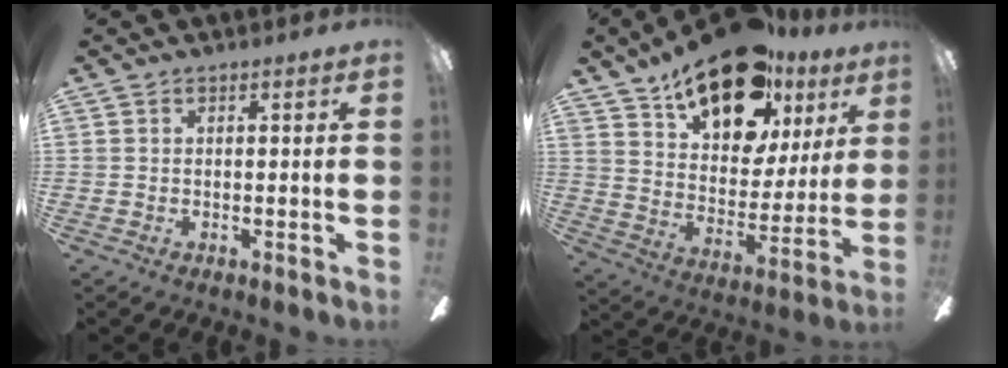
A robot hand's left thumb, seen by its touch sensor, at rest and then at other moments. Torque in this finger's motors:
{"motor_torque": [0.43, 1.01, 1.38, -1.38, 0.36]}